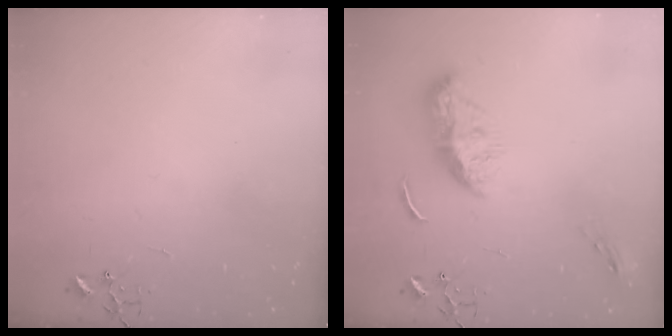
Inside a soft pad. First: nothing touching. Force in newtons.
{"total": 11.0, "press": 11.0, "slide": 0.3}